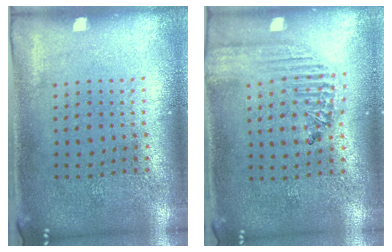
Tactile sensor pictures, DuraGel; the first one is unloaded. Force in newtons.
{"total": 1.8, "press": 1.7, "slide": 0.7}